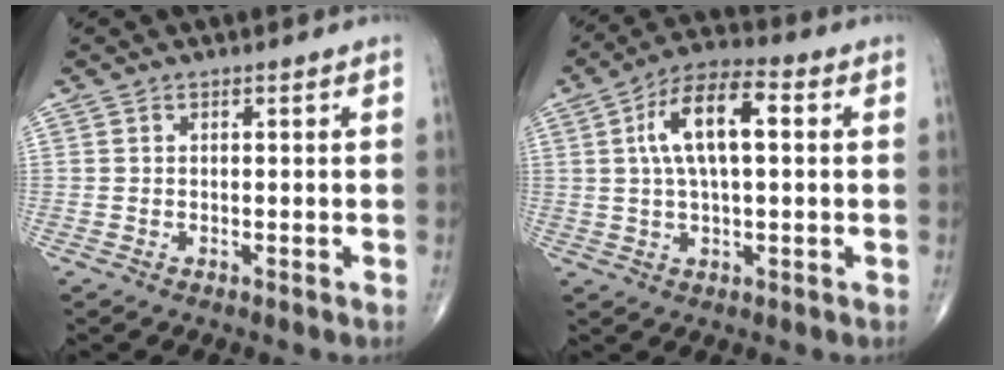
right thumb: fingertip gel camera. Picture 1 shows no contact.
{"total": 11.7, "force": [2.3, 4.8, 10.4], "torque": [-0.190, 0.022, 0.034]}